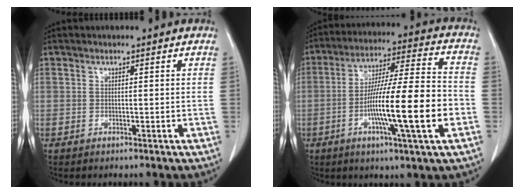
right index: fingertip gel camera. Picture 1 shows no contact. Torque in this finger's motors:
{"motor_torque": [1.76, -0.37, 1.05, 0.21]}